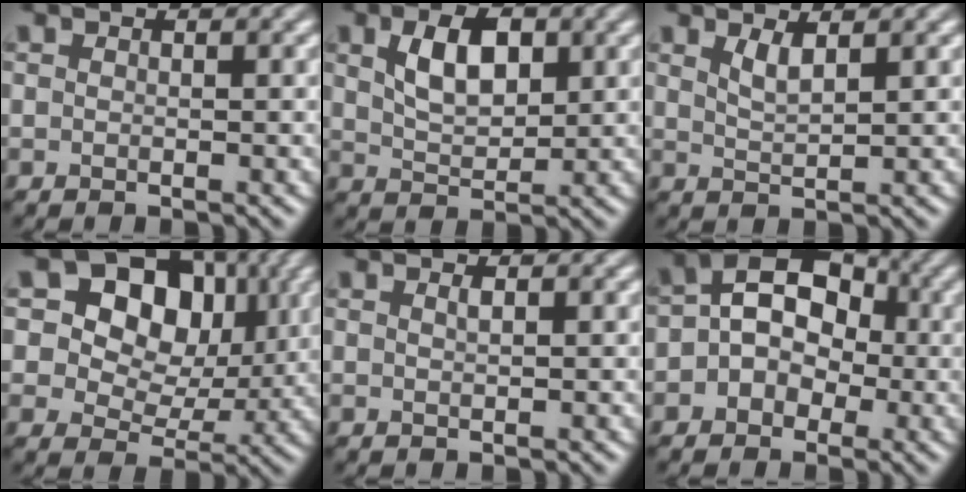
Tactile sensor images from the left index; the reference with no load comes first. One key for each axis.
{"total": 4.6, "fx": 1.7, "fy": 2.6, "fz": 3.5, "tx": -0.069, "ty": 0.005, "tz": 0.032}
{"total": 1.8, "fx": 1.2, "fy": 0.5, "fz": 1.2, "tx": -0.025, "ty": -0.003, "tz": 0.025}
{"total": 13.1, "fx": 5.1, "fy": 9.3, "fz": 7.7, "tx": -0.117, "ty": 0.045, "tz": 0.063}
{"total": 0.7, "fx": 0.4, "fy": 0.2, "fz": 0.5, "tx": -0.005, "ty": 0.002, "tz": 0.005}
{"total": 7.9, "fx": 0.3, "fy": 6.1, "fz": 5.0, "tx": -0.049, "ty": 0.036, "tz": -0.026}